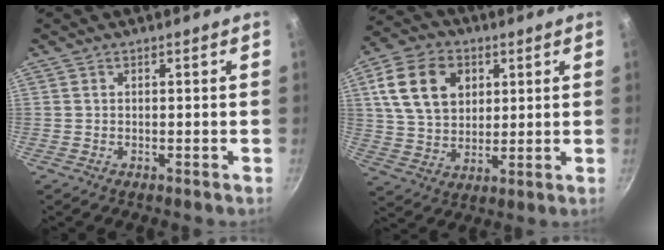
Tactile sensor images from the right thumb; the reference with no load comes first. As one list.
[{"total": 14.3, "force": [4.4, 10.4, 8.7], "torque": [-0.139, -0.003, 0.078]}]